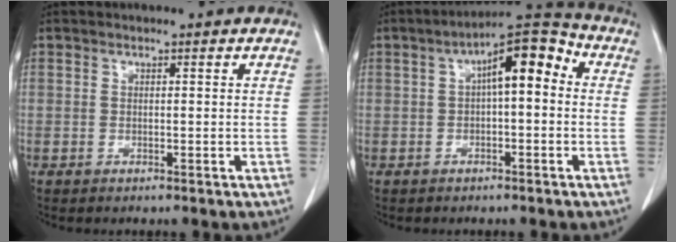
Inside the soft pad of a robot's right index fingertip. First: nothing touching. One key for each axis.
{"total": 8.8, "fx": 1.1, "fy": 2.7, "fz": 8.4, "tx": -0.127, "ty": 0.043, "tz": 0.011}